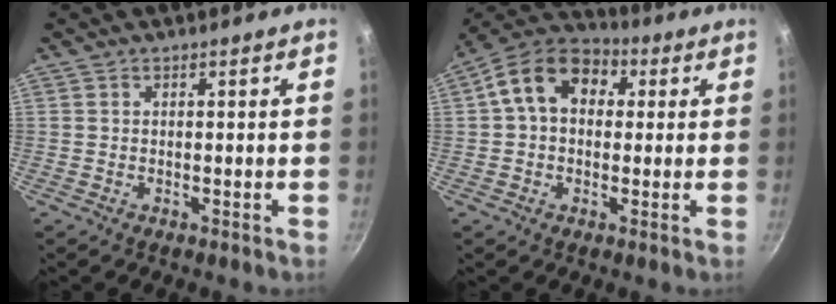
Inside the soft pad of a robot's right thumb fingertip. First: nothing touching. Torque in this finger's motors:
{"motor_torque": [1.46, 1.50, 0.47, -0.39, 0.35]}